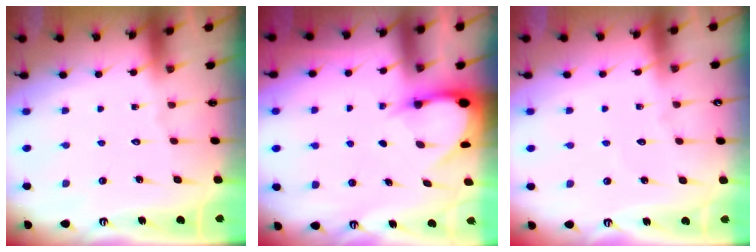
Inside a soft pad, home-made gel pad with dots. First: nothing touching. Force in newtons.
{"total": 3.7, "press": 3.7, "slide": 0.2}
{"total": 3.0, "press": 3.0, "slide": 0.1}